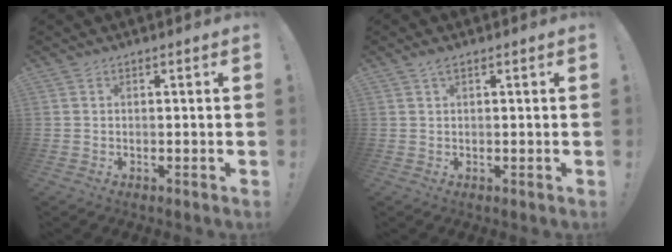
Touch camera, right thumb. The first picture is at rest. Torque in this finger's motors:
{"motor_torque": [0.34, -0.06, 0.10, -0.12, 0.08]}